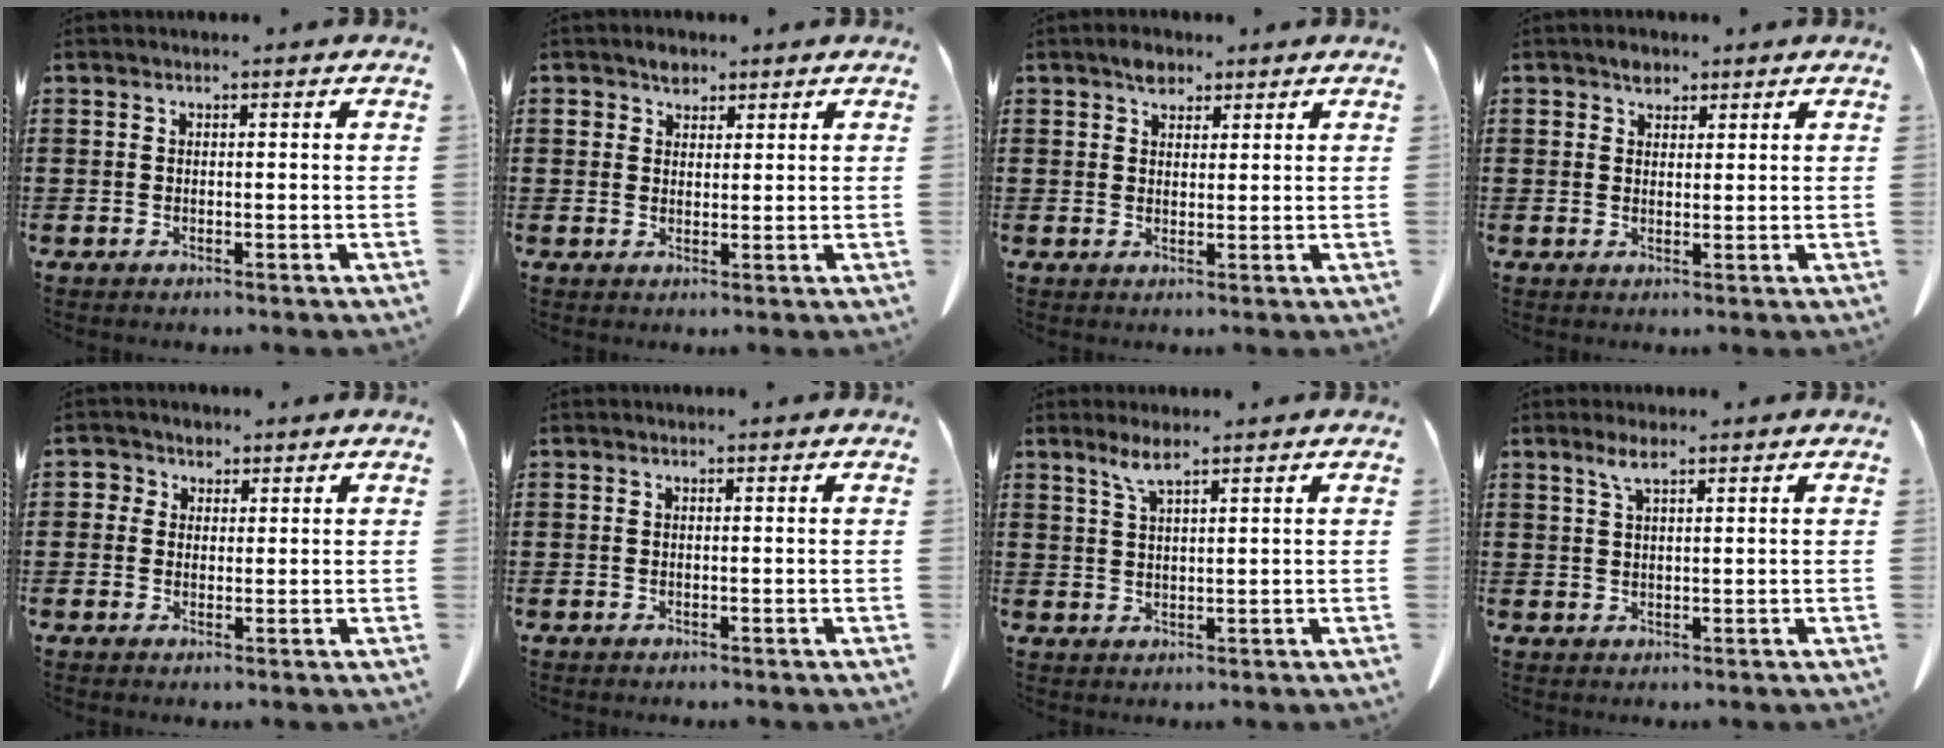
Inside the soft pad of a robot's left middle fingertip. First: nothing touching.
{"total": 2.5, "force": [1.9, 1.5, 0.6], "torque": [-0.009, 0.000, 0.035]}
{"total": 2.9, "force": [2.2, 1.5, 1.1], "torque": [-0.018, 0.001, 0.039]}
{"total": 2.4, "force": [1.8, 1.3, 0.7], "torque": [-0.009, -0.001, 0.034]}
{"total": 2.4, "force": [1.3, 2.0, 0.5], "torque": [-0.011, 0.006, 0.021]}
{"total": 0.0}
{"total": 3.4, "force": [2.4, 0.3, 2.3], "torque": [-0.052, 0.002, 0.044]}
{"total": 2.9, "force": [1.8, 0.5, 2.2], "torque": [-0.047, 0.003, 0.033]}